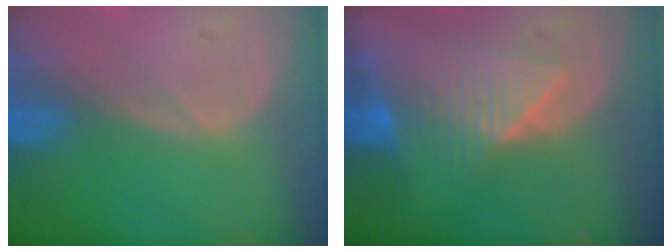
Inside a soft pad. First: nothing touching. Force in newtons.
{"total": 7.4, "press": 7.2, "slide": 1.6}